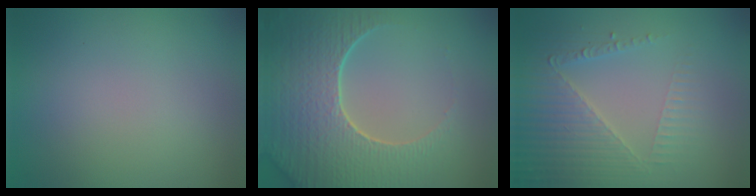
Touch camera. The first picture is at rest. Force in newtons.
{"total": 8.1, "press": 6.1, "slide": 5.3}
{"total": 4.1, "press": 4.0, "slide": 0.6}